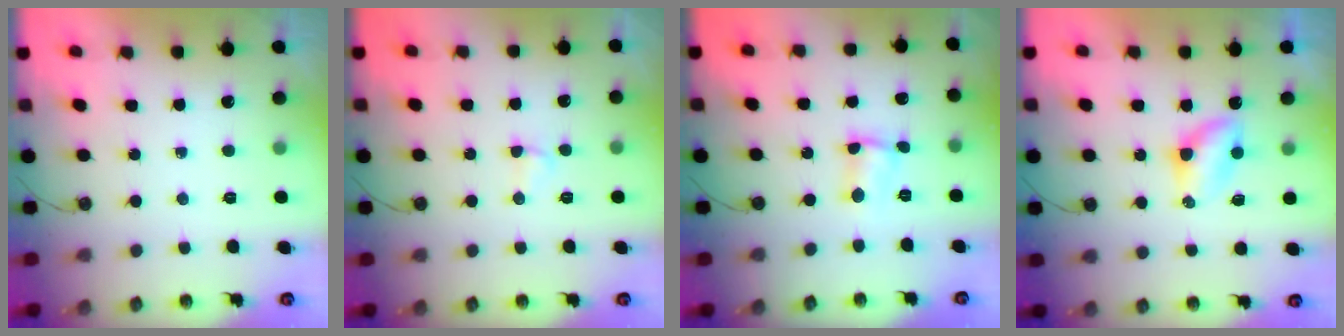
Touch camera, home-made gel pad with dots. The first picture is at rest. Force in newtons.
{"total": 2.9, "press": 2.8, "slide": 0.6}
{"total": 4.1, "press": 2.5, "slide": 3.2}
{"total": 4.3, "press": 4.3, "slide": 0.5}